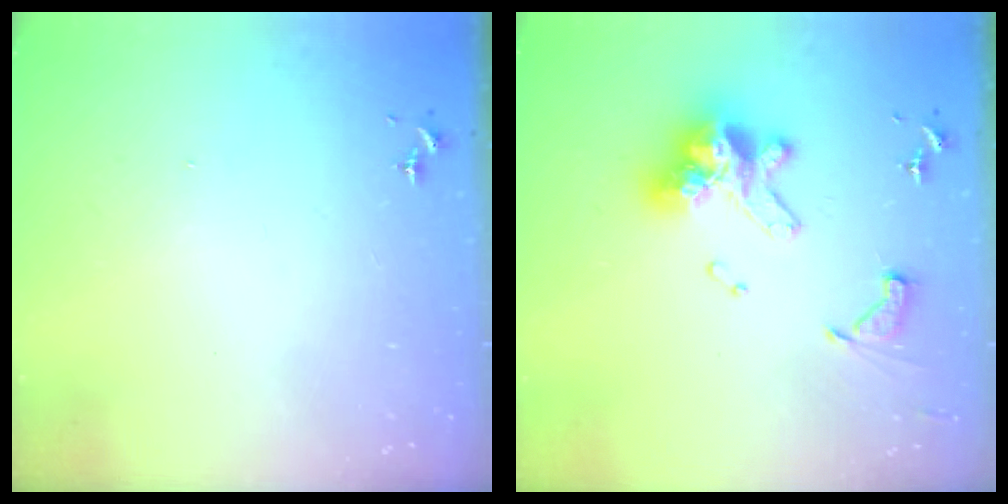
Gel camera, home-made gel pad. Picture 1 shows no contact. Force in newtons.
{"total": 16.2, "press": 16.1, "slide": 1.9}